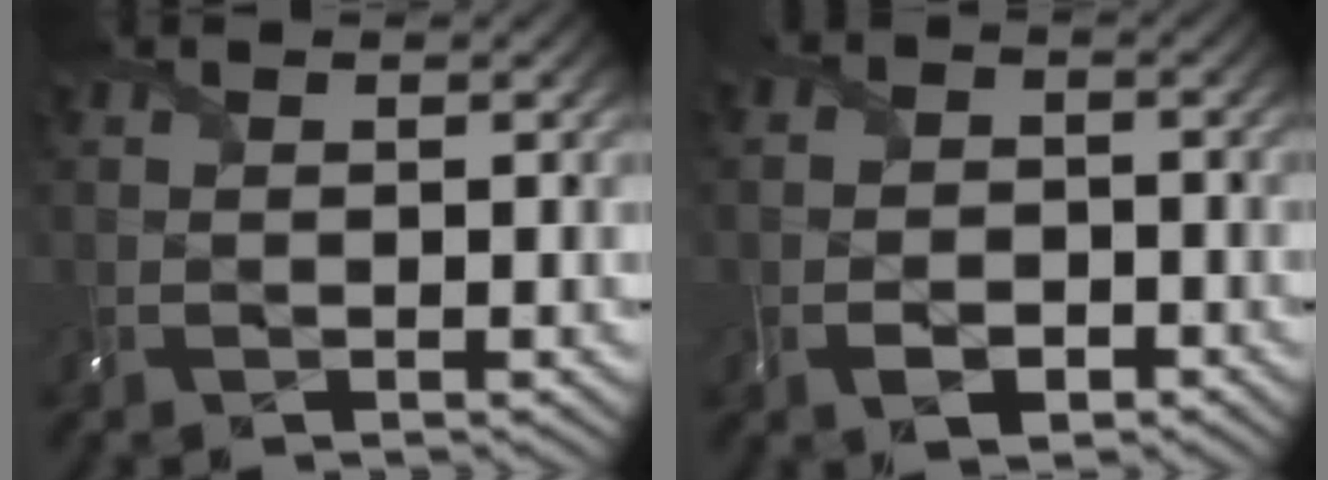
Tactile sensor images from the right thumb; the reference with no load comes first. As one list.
[{"total": 3.9, "force": [-2.5, 2.6, 1.3], "torque": [-0.005, -0.007, -0.062]}]